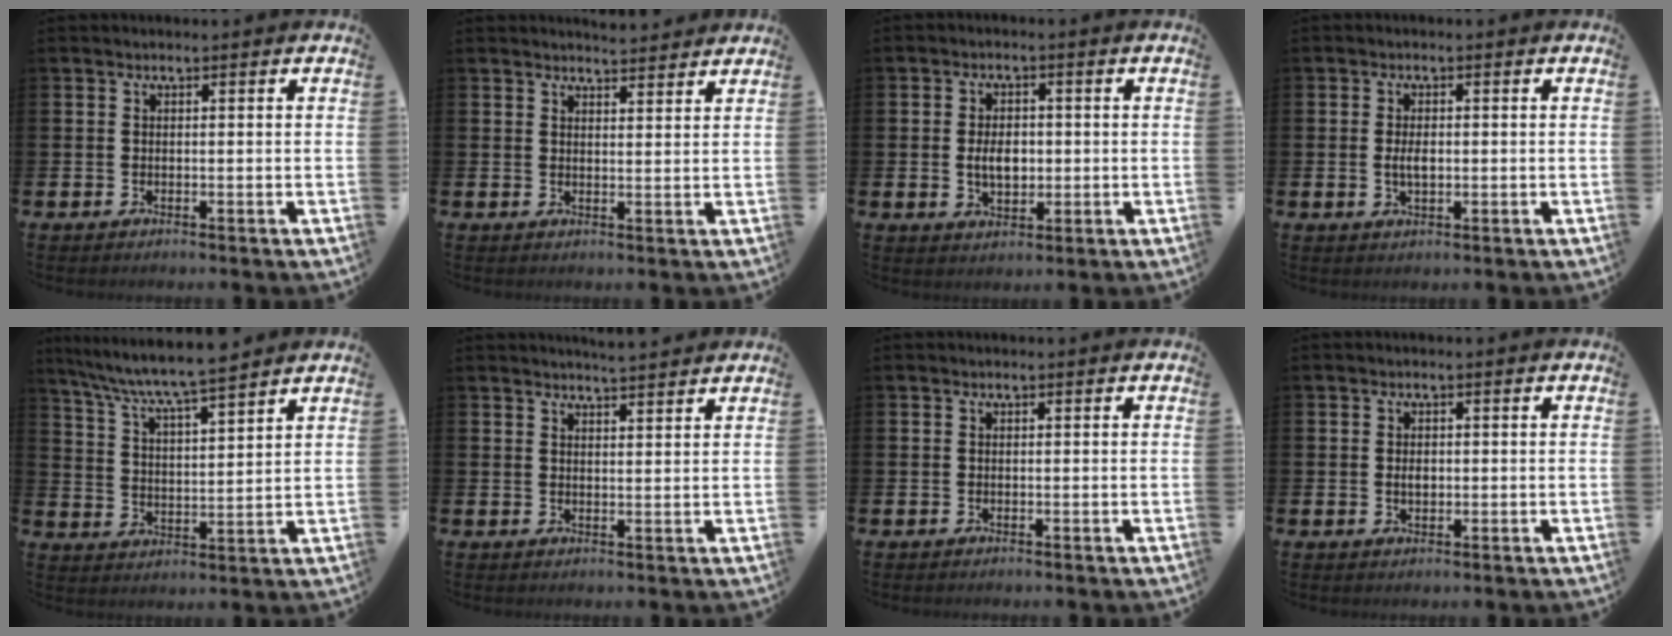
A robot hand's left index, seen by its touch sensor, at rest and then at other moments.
{"total": 3.5, "force": [3.5, 0.1, -0.2], "torque": [0.005, -0.023, 0.062]}
{"total": 4.0, "force": [-0.1, 2.6, 3.0], "torque": [-0.044, 0.003, -0.007]}
{"total": 2.3, "force": [-0.1, 1.2, 2.0], "torque": [-0.031, 0.001, -0.005]}
{"total": 7.4, "force": [7.0, 0.2, 2.4], "torque": [-0.079, -0.043, 0.123]}
{"total": 3.4, "force": [3.4, -0.3, 0.1], "torque": [-0.007, -0.018, 0.061]}
{"total": 0.0}
{"total": 1.5, "force": [0.1, 0.9, 1.2], "torque": [-0.016, 0.003, -0.003]}